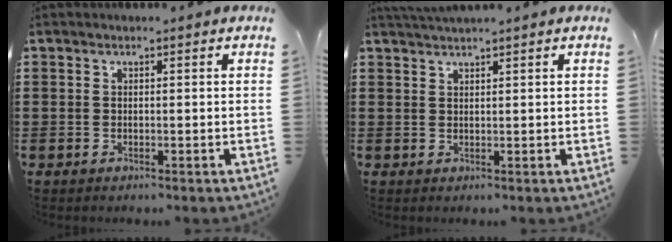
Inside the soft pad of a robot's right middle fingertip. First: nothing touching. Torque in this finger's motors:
{"motor_torque": [0.75, -1.39, 0.11, 0.04]}